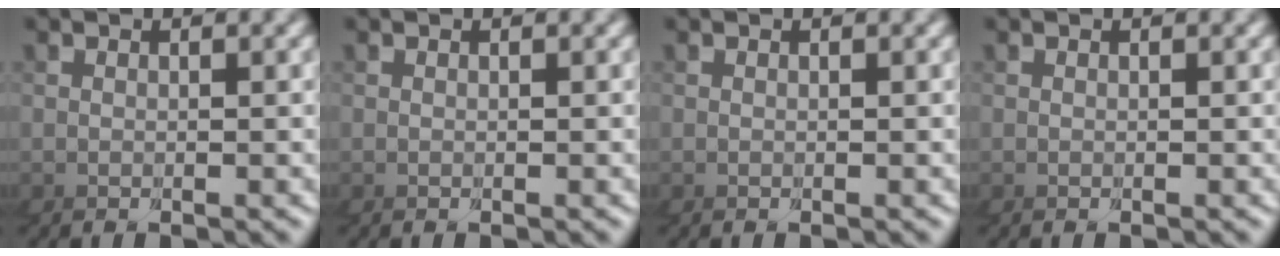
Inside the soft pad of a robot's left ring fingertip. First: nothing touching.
{"total": 0.0}
{"total": 0.0}
{"total": 0.0}